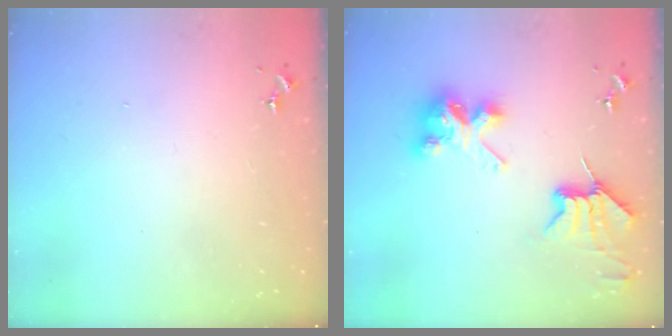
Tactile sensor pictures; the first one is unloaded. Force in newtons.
{"total": 10.1, "press": 10.1, "slide": 0.4}